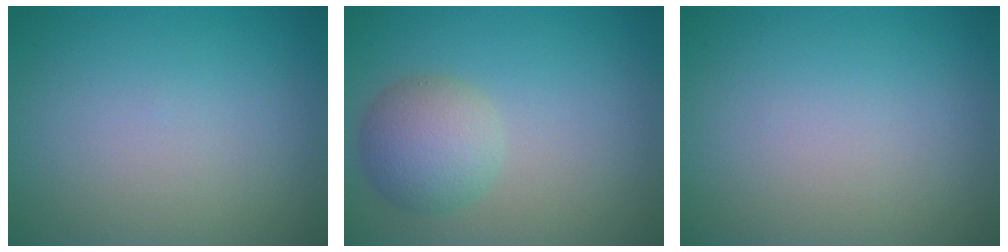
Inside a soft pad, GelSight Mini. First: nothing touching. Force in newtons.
{"total": 3.9, "press": 3.9, "slide": 0.2}
{"total": 0.0}